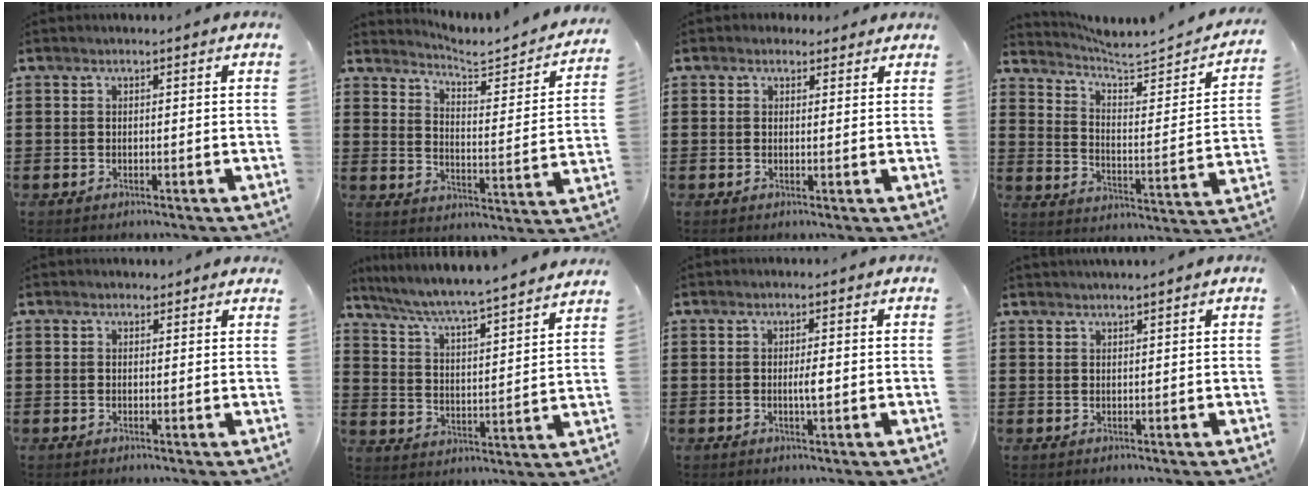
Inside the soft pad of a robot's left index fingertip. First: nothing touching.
{"total": 3.8, "force": [3.6, 0.1, 1.1], "torque": [-0.038, -0.035, 0.051]}
{"total": 1.7, "force": [1.3, 1.1, 0.3], "torque": [-0.010, 0.008, 0.025]}
{"total": 4.2, "force": [3.8, 0.2, 1.8], "torque": [-0.058, -0.035, 0.056]}
{"total": 1.1, "force": [0.9, 0.5, 0.1], "torque": [-0.004, 0.004, 0.018]}
{"total": 4.8, "force": [4.4, -0.8, 1.8], "torque": [-0.058, -0.041, 0.065]}
{"total": 2.1, "force": [-0.2, 0.3, 2.0], "torque": [-0.039, -0.002, -0.004]}
{"total": 1.1, "force": [1.1, -0.2, 0.2], "torque": [-0.004, -0.002, 0.022]}